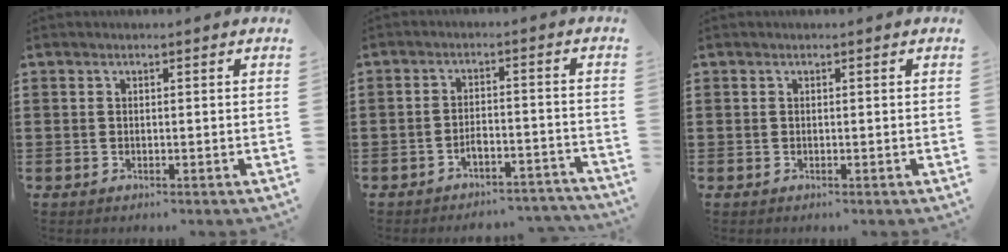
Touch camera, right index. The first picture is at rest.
{"total": 3.6, "force": [-3.4, 0.6, 1.1], "torque": [-0.024, 0.006, -0.070]}
{"total": 0.0}